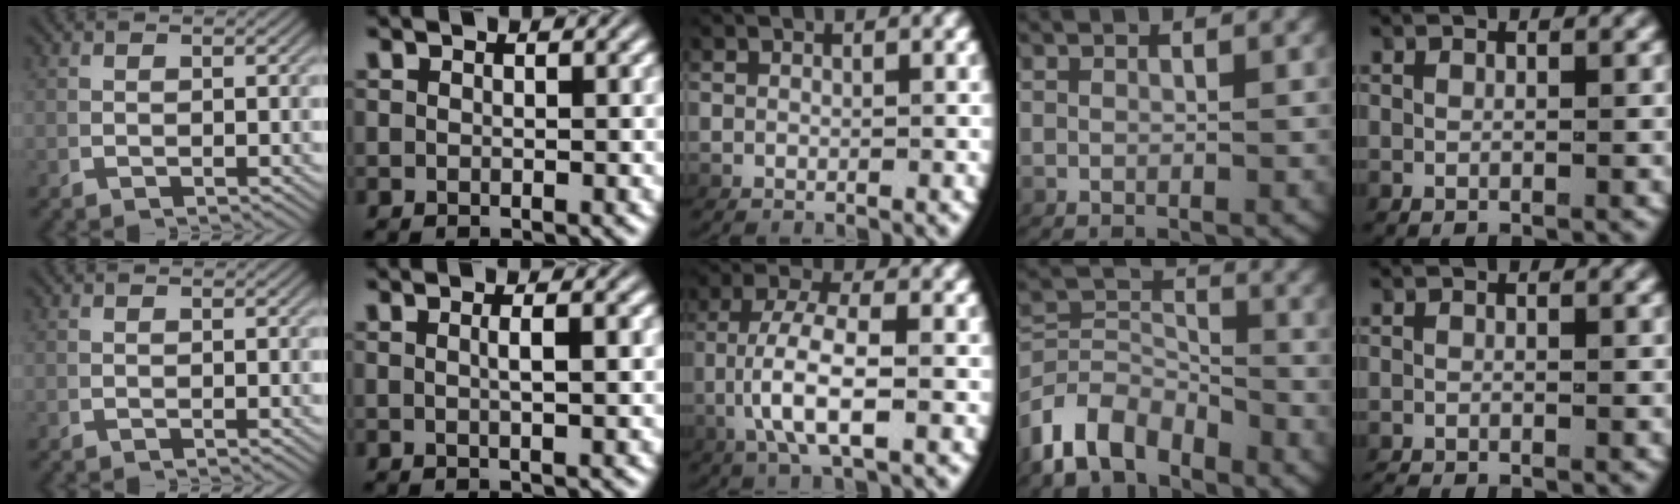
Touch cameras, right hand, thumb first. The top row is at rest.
{"index": {"total": 1.6, "force": [0.0, -0.9, 1.4], "torque": [-0.015, -0.001, 0.001]}, "middle": {"total": 5.3, "force": [-0.5, 1.7, 5.0], "torque": [-0.112, -0.013, 0.001]}, "ring": {"total": 7.9, "force": [-4.5, 5.6, 3.2], "torque": [-0.062, -0.034, -0.073]}, "little": {"total": 1.0, "force": [-1.0, 0.1, 0.1], "torque": [-0.006, -0.008, -0.015]}}